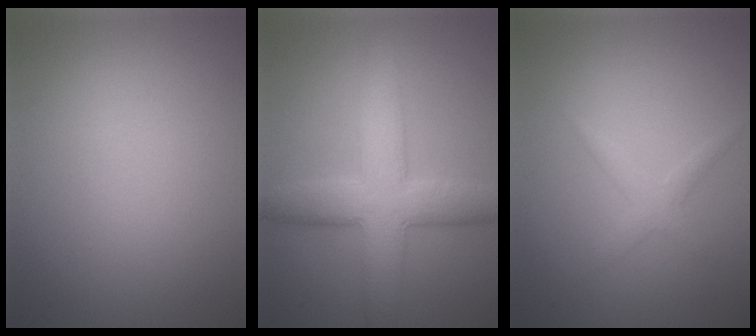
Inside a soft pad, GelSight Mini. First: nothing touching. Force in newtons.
{"total": 7.3, "press": 7.3, "slide": 0.3}
{"total": 1.5, "press": 1.5, "slide": 0.1}